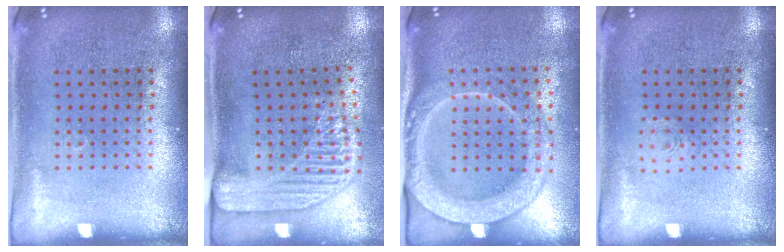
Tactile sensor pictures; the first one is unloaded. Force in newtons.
{"total": 2.2, "press": 1.7, "slide": 1.3}
{"total": 2.4, "press": 2.2, "slide": 1.1}
{"total": 0.7, "press": 0.6, "slide": 0.2}